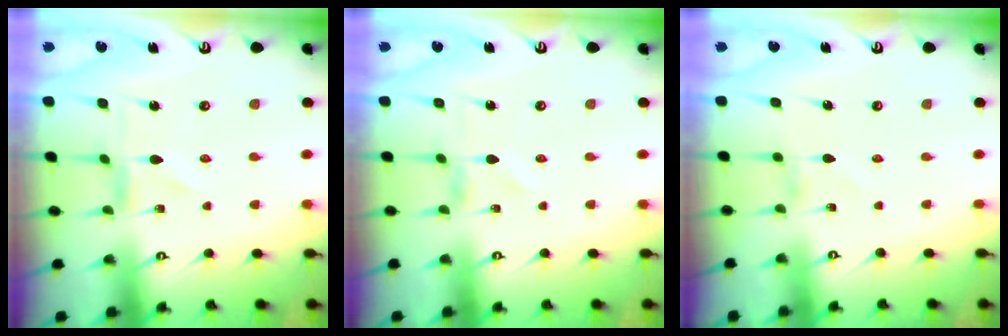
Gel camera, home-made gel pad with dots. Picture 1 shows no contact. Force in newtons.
{"total": 0.6, "press": 0.6, "slide": 0.2}
{"total": 1.2, "press": 1.2, "slide": 0.1}